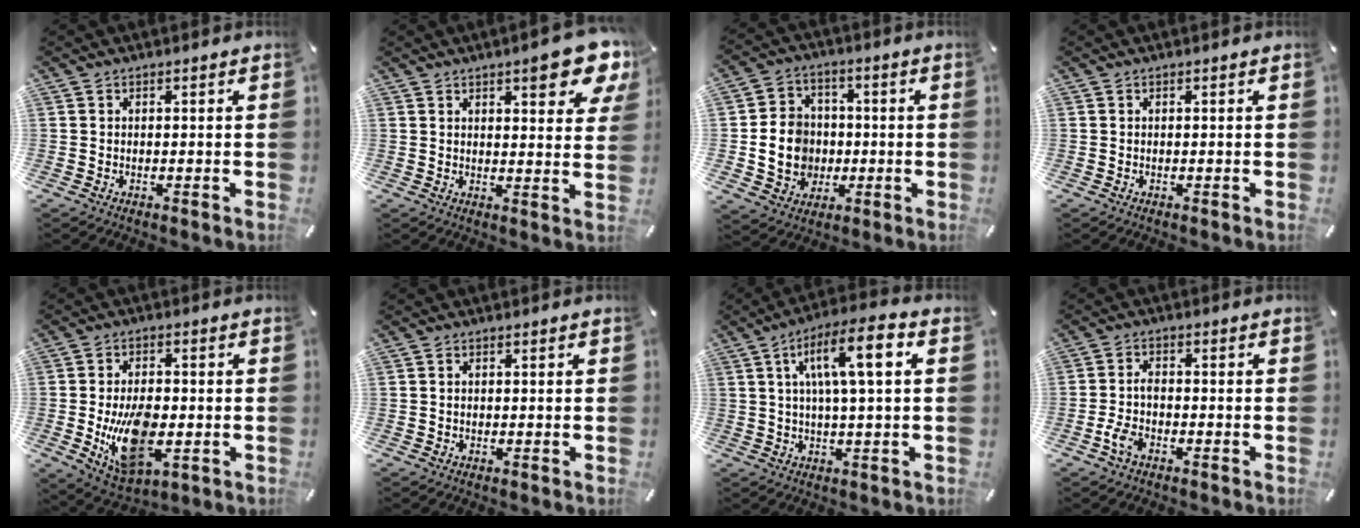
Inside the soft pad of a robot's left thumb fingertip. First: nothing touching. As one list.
[{"total": 11.1, "force": [6.4, 3.2, 8.4], "torque": [-0.105, -0.036, 0.103]}, {"total": 11.4, "force": [-1.2, 10.1, 5.2], "torque": [-0.114, 0.015, -0.017]}, {"total": 0.0}, {"total": 13.9, "force": [-2.3, 7.8, 11.3], "torque": [-0.206, -0.011, -0.037]}, {"total": 0.7, "force": [0.0, 0.4, 0.5], "torque": [-0.011, 0.002, -0.001]}, {"total": 11.6, "force": [3.3, 2.7, 10.8], "torque": [-0.187, 0.004, 0.050]}, {"total": 3.9, "force": [-2.0, 2.0, 2.8], "torque": [-0.065, 0.007, -0.041]}]